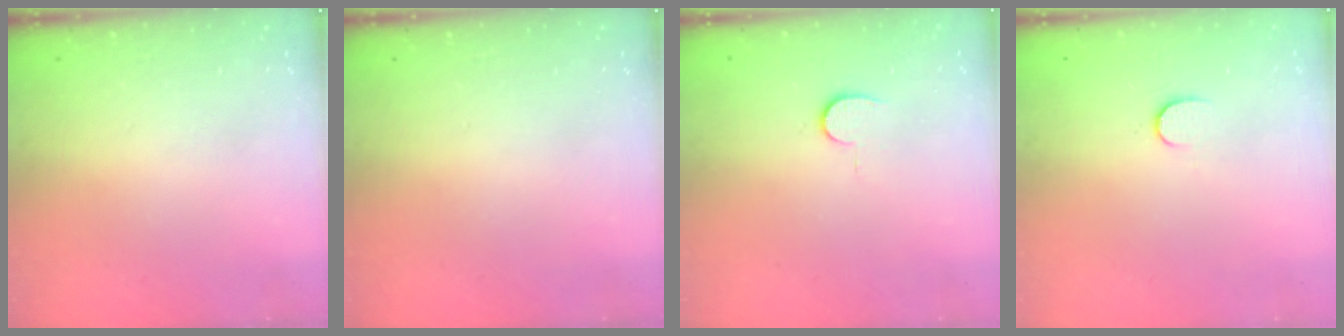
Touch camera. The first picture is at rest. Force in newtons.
{"total": 0.0}
{"total": 4.0, "press": 4.0, "slide": 0.4}
{"total": 6.3, "press": 6.3, "slide": 0.5}